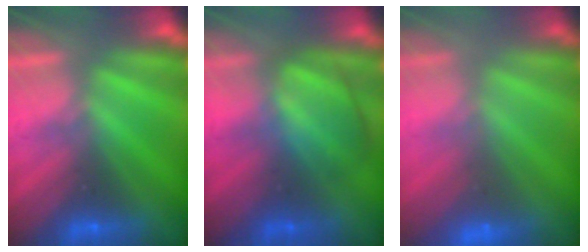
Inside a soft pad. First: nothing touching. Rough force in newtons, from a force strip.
{"total": 2.9}
{"total": 2.9}